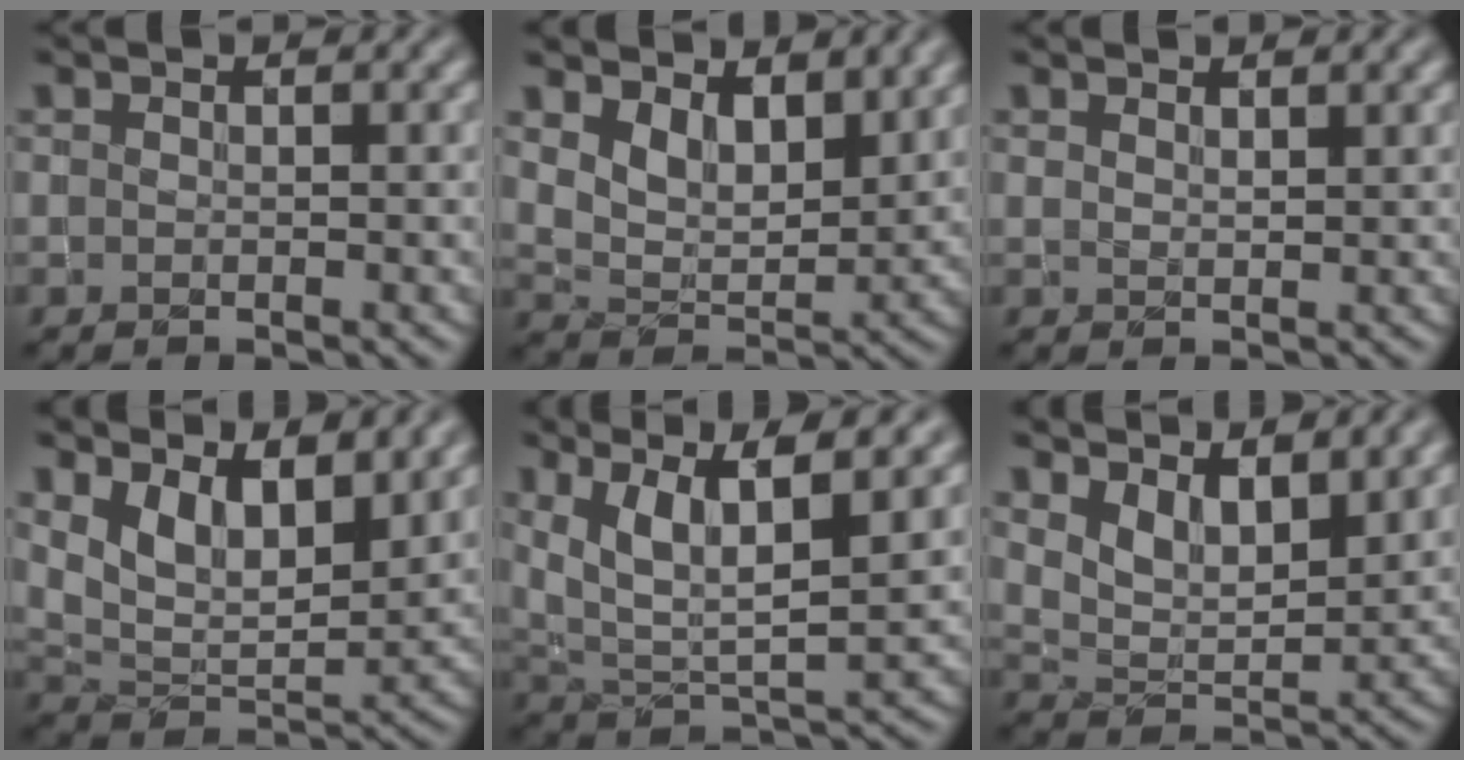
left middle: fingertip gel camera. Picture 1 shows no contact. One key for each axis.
{"total": 4.4, "fx": 2.8, "fy": 2.4, "fz": 2.4, "tx": -0.056, "ty": -0.015, "tz": 0.046}
{"total": 1.1, "fx": 1.0, "fy": 0.2, "fz": 0.3, "tx": -0.010, "ty": -0.001, "tz": 0.020}
{"total": 7.2, "fx": 3.9, "fy": 3.5, "fz": 5.0, "tx": -0.094, "ty": -0.013, "tz": 0.071}
{"total": 9.2, "fx": 4.7, "fy": 3.0, "fz": 7.3, "tx": -0.137, "ty": 0.009, "tz": 0.078}
{"total": 5.5, "fx": 3.8, "fy": 2.3, "fz": 3.2, "tx": -0.062, "ty": -0.005, "tz": 0.062}